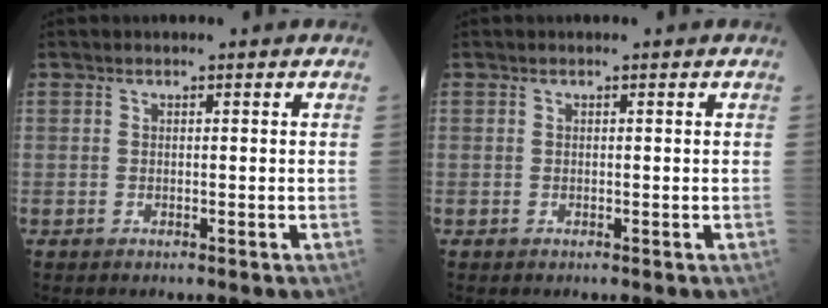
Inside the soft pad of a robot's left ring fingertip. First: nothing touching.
{"total": 0.0}